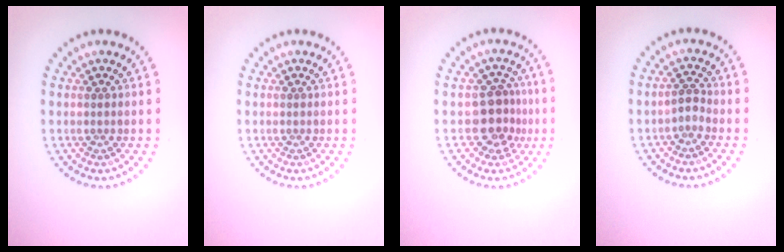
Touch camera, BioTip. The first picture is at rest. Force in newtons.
{"total": 0.0}
{"total": 3.7, "press": 3.3, "slide": 1.7}
{"total": 1.2, "press": 1.0, "slide": 0.7}